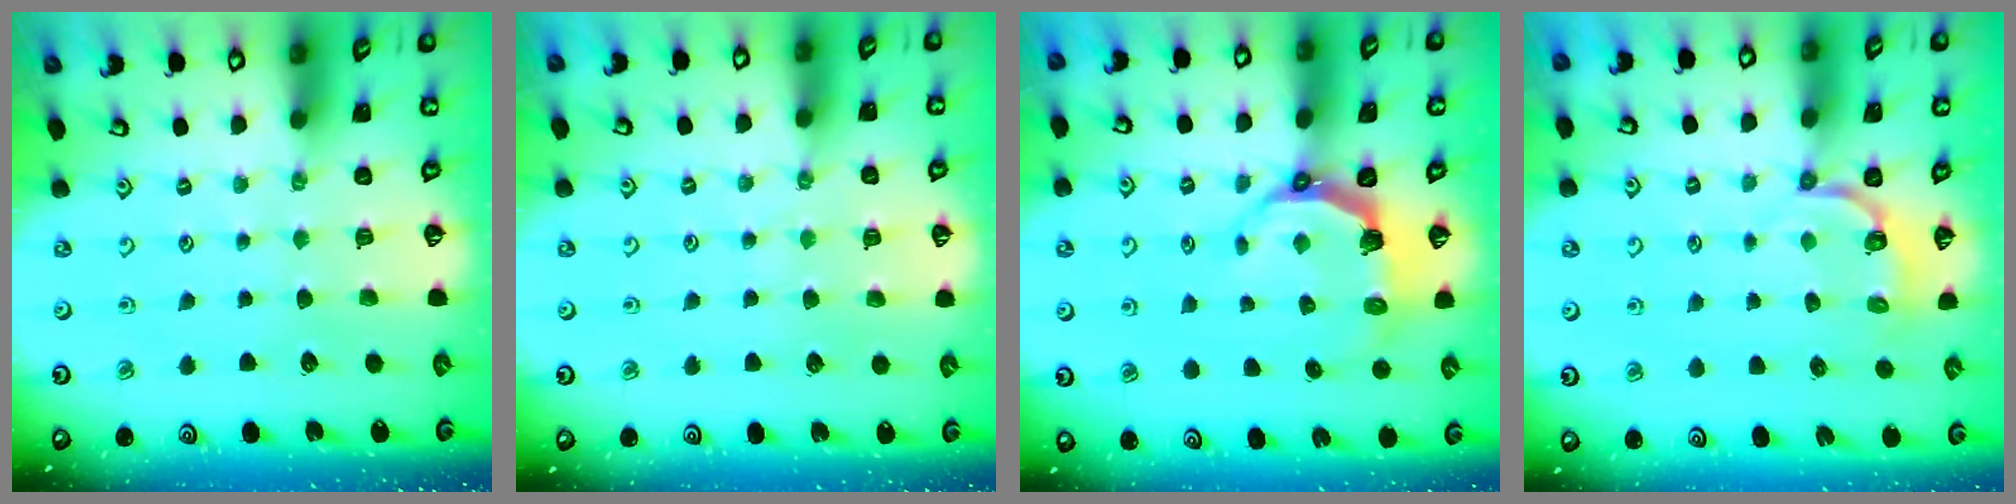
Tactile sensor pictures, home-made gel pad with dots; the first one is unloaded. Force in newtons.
{"total": 4.4, "press": 4.4, "slide": 0.5}
{"total": 6.8, "press": 5.1, "slide": 4.5}
{"total": 4.2, "press": 3.2, "slide": 2.7}